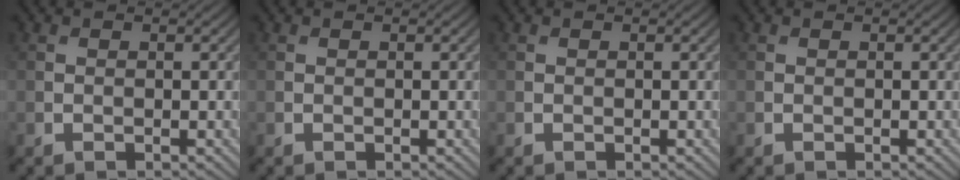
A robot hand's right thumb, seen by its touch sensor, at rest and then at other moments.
{"total": 0.0}
{"total": 0.0}
{"total": 0.0}